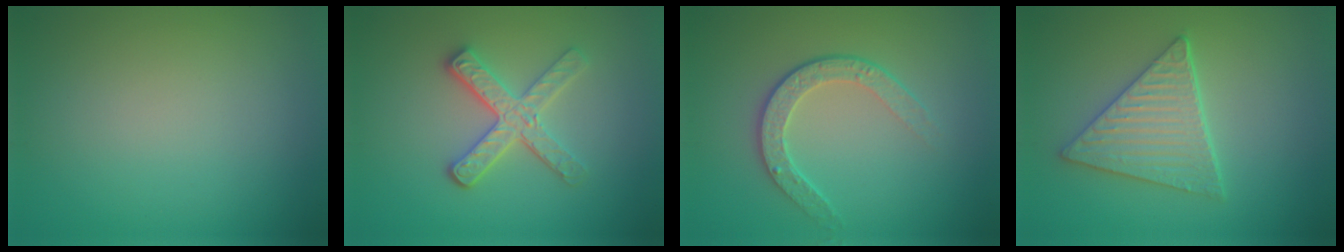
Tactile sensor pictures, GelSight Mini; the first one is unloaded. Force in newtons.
{"total": 3.6, "press": 3.1, "slide": 1.8}
{"total": 2.6, "press": 2.0, "slide": 1.7}
{"total": 4.5, "press": 3.9, "slide": 2.1}